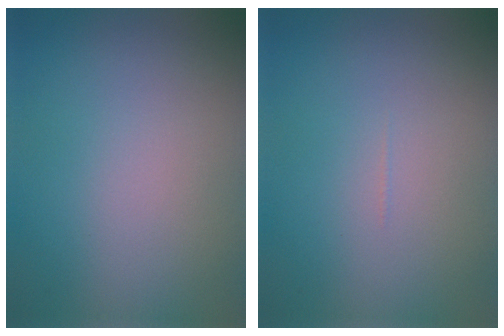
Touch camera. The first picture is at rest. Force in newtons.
{"total": 0.0}